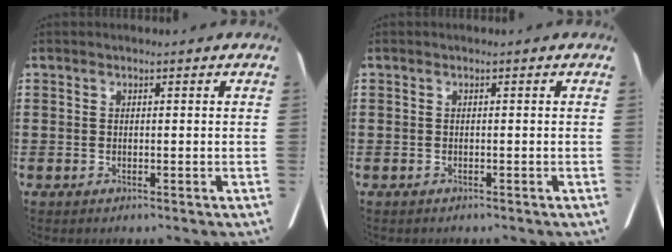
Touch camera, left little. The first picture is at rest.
{"total": 0.0}